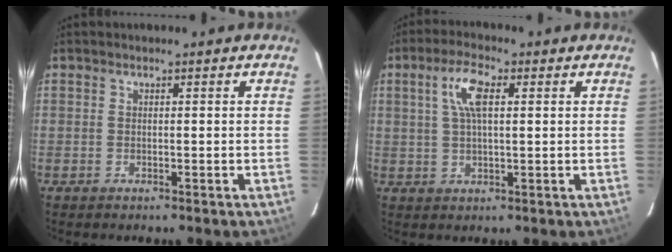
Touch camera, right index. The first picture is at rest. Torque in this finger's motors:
{"motor_torque": [0.38, 0.09, 0.59, 0.10]}